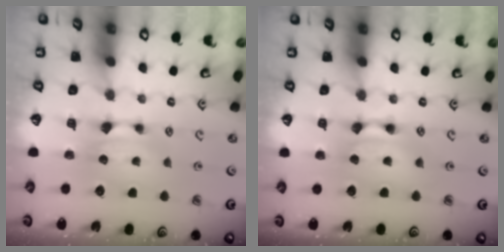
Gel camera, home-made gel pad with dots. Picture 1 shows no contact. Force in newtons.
{"total": 2.0, "press": 2.0, "slide": 0.1}